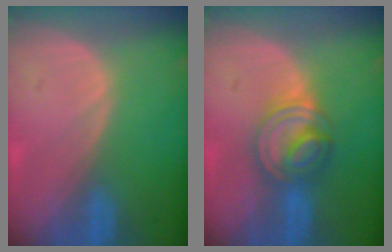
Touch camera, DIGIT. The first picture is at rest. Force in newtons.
{"total": 6.8, "press": 6.2, "slide": 2.6}